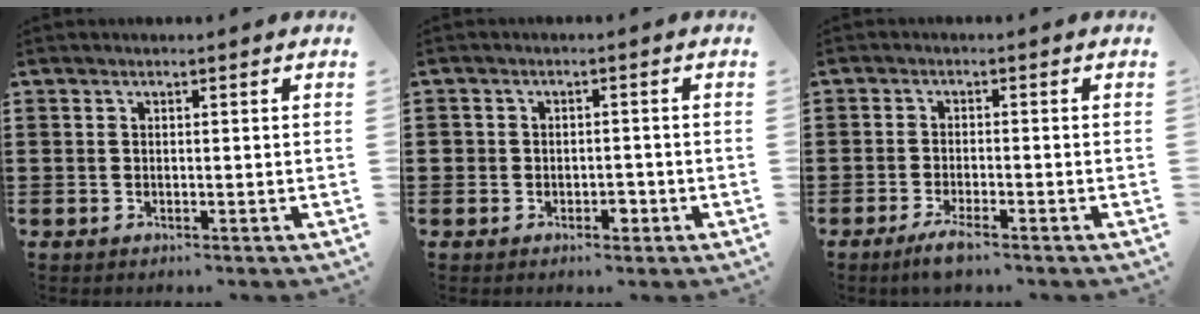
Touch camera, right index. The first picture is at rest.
{"total": 2.2, "force": [-1.0, 1.6, 1.1], "torque": [-0.024, 0.002, -0.021]}
{"total": 3.1, "force": [-2.2, 0.1, 2.1], "torque": [-0.041, -0.005, -0.040]}